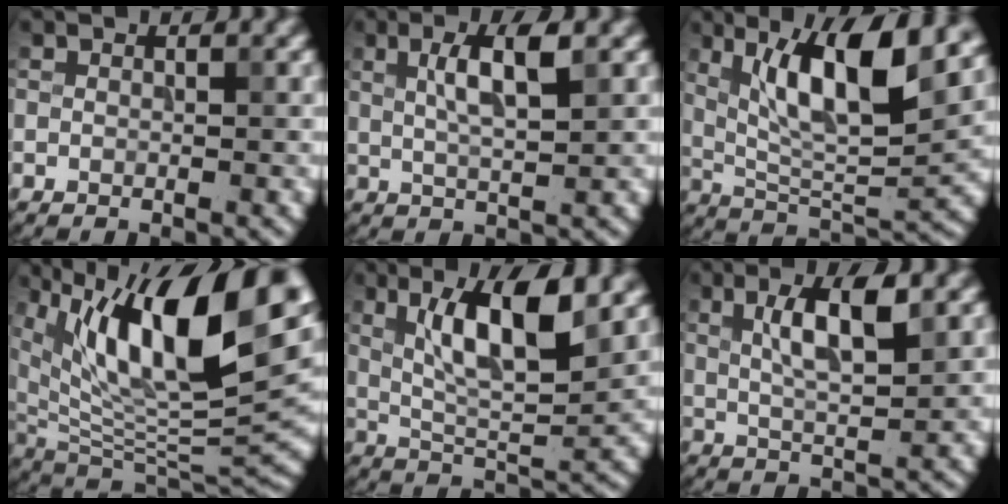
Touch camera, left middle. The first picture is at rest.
{"total": 4.0, "force": [1.6, 0.8, 3.6], "torque": [-0.065, 0.009, 0.033]}
{"total": 10.4, "force": [4.6, 2.7, 8.9], "torque": [-0.144, 0.002, 0.087]}
{"total": 16.5, "force": [7.4, 6.8, 13.0], "torque": [-0.221, 0.015, 0.134]}
{"total": 8.3, "force": [3.2, 2.2, 7.4], "torque": [-0.120, 0.004, 0.061]}
{"total": 5.0, "force": [2.0, 1.1, 4.4], "torque": [-0.080, 0.006, 0.039]}